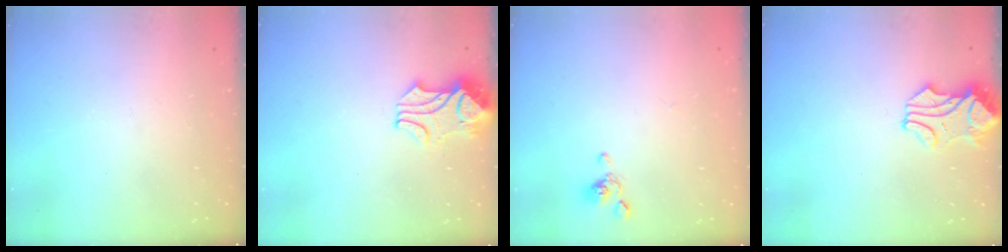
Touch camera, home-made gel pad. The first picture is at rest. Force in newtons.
{"total": 2.4, "press": 2.1, "slide": 1.0}
{"total": 2.2, "press": 2.0, "slide": 0.8}
{"total": 0.9, "press": 0.7, "slide": 0.7}